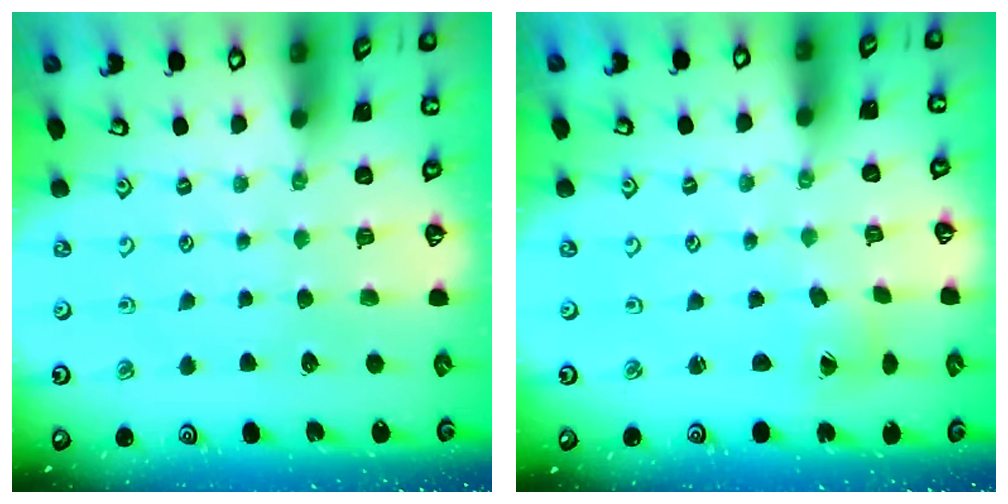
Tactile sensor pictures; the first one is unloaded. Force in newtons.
{"total": 0.5, "press": 0.5, "slide": 0.1}